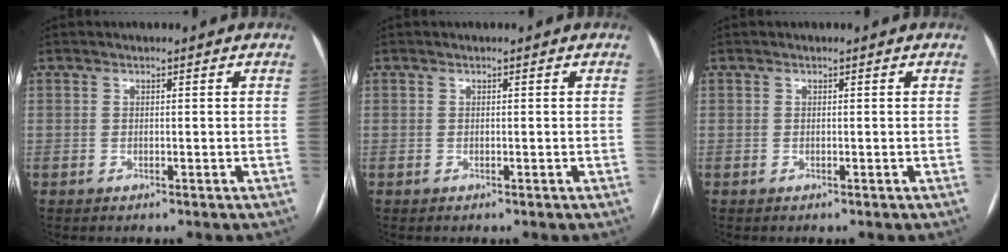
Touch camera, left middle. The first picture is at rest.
{"total": 0.0}
{"total": 0.0}